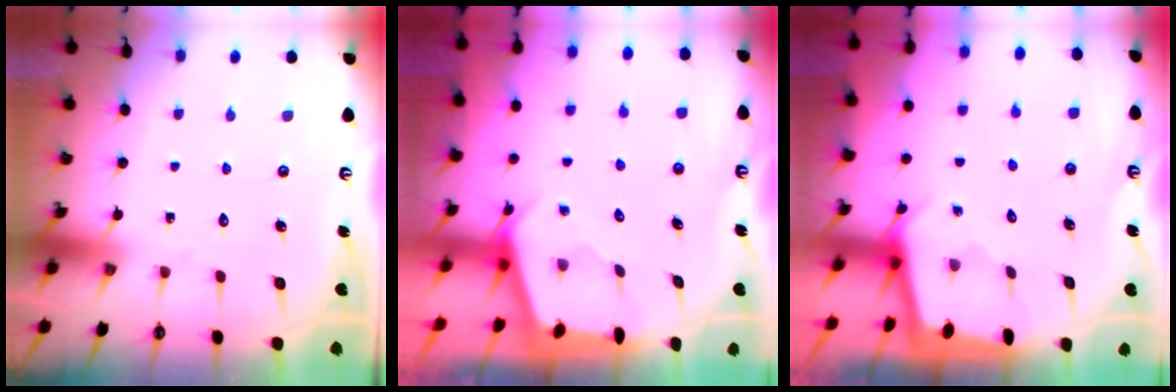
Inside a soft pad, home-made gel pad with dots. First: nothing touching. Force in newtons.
{"total": 2.5, "press": 2.5, "slide": 0.3}
{"total": 1.7, "press": 1.7, "slide": 0.2}